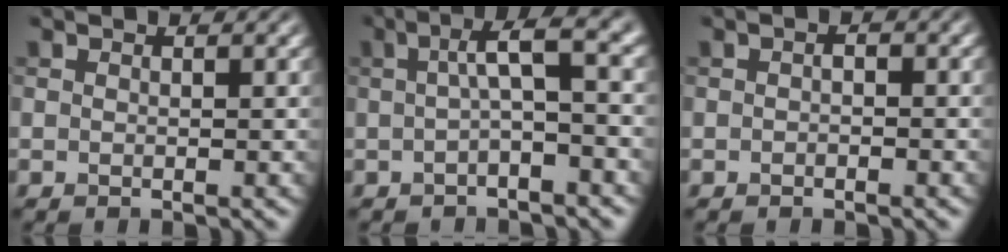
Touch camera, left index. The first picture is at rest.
{"total": 4.1, "force": [0.2, 0.8, 4.0], "torque": [-0.066, 0.019, -0.003]}
{"total": 0.7, "force": [-0.4, 0.4, 0.4], "torque": [-0.008, 0.003, -0.008]}